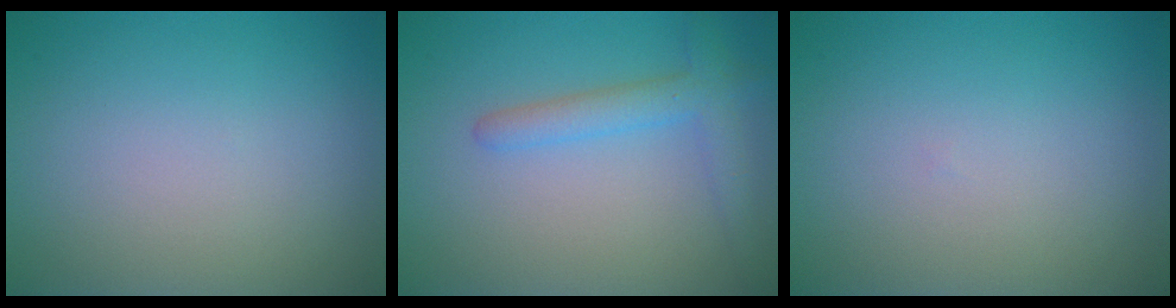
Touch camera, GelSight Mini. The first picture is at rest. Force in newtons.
{"total": 2.9, "press": 2.9, "slide": 0.1}
{"total": 0.0}